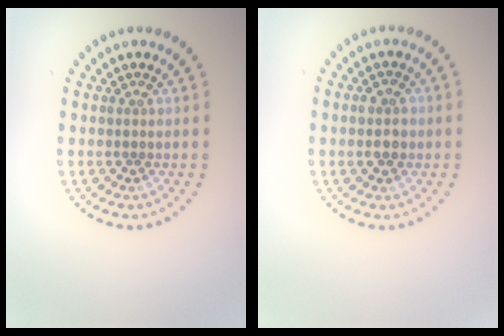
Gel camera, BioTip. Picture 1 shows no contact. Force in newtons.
{"total": 2.4, "press": 2.4, "slide": 0.2}